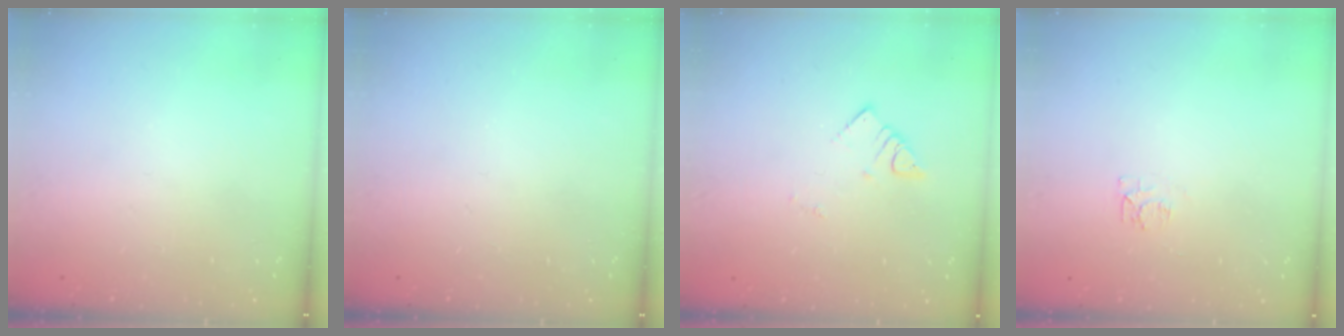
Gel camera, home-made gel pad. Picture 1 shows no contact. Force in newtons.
{"total": 0.0}
{"total": 2.6, "press": 2.6, "slide": 0.1}
{"total": 4.6, "press": 4.5, "slide": 0.5}